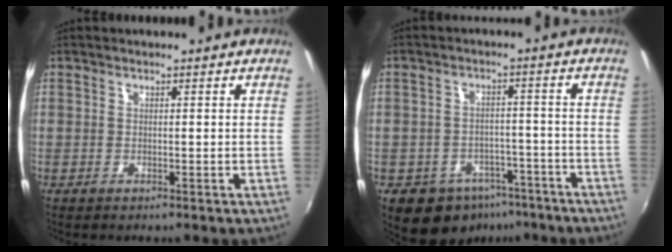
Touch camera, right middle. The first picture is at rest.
{"total": 10.7, "force": [-6.8, 7.3, 3.9], "torque": [-0.088, 0.018, -0.076]}